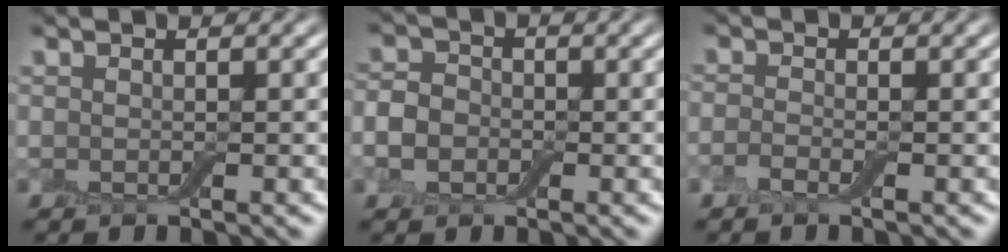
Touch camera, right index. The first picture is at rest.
{"total": 2.9, "force": [-0.8, 2.4, 1.5], "torque": [-0.026, -0.001, -0.024]}
{"total": 1.2, "force": [-0.7, 0.5, 0.8], "torque": [-0.020, 0.000, -0.019]}